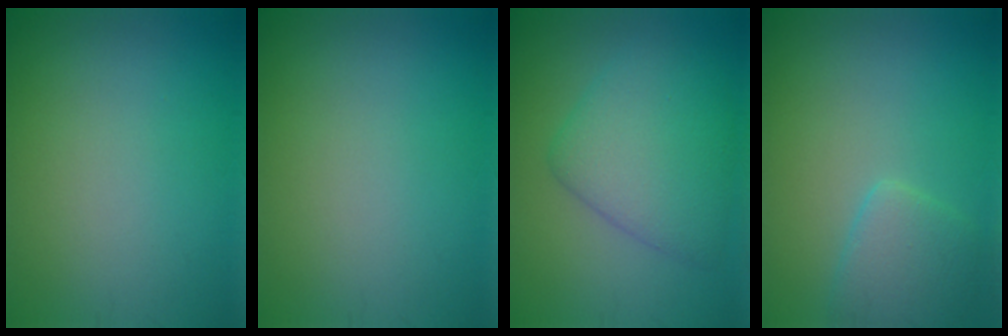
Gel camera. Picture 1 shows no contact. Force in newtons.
{"total": 0.0}
{"total": 5.7, "press": 5.7, "slide": 0.1}
{"total": 3.0, "press": 3.0, "slide": 0.3}